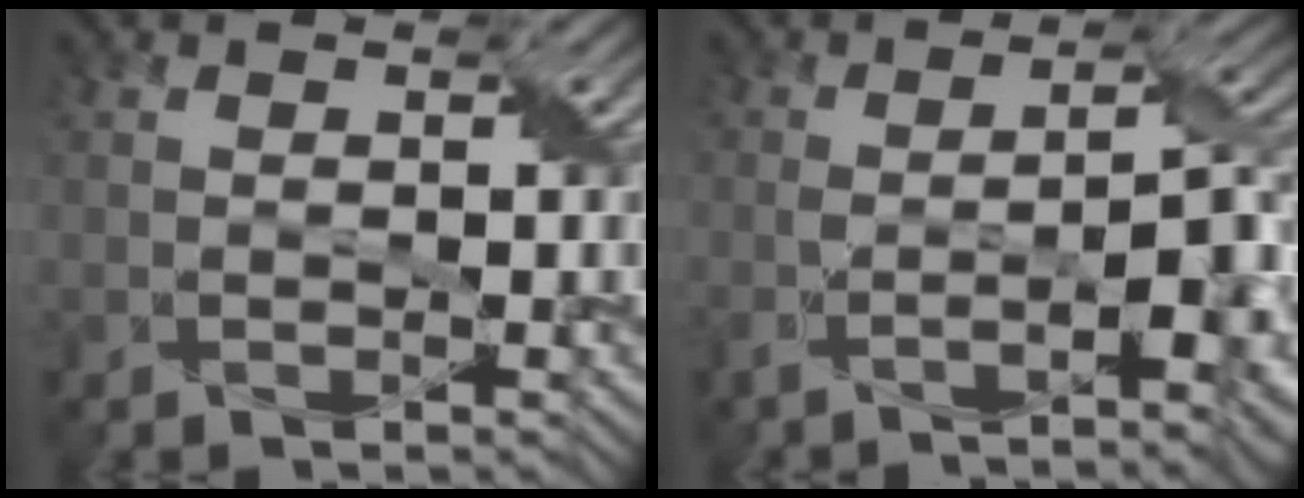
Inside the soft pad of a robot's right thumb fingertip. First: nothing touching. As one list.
[{"total": 9.3, "force": [-4.1, 2.0, 8.0], "torque": [-0.126, -0.006, -0.074]}]